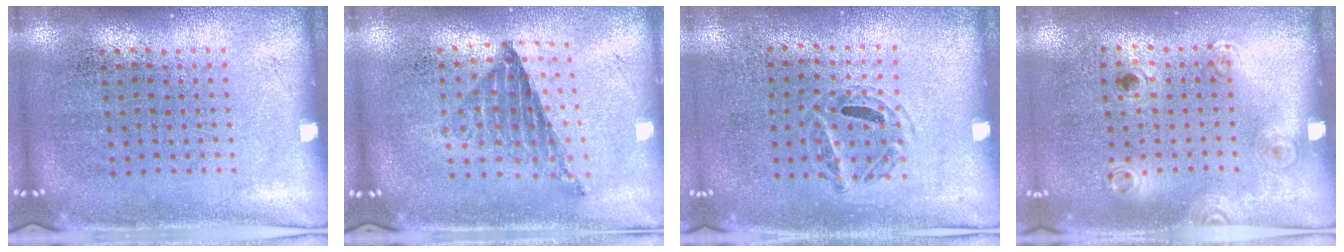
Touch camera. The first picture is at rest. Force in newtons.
{"total": 0.8, "press": 0.8, "slide": 0.2}
{"total": 1.0, "press": 0.7, "slide": 0.7}
{"total": 1.2, "press": 0.8, "slide": 0.8}